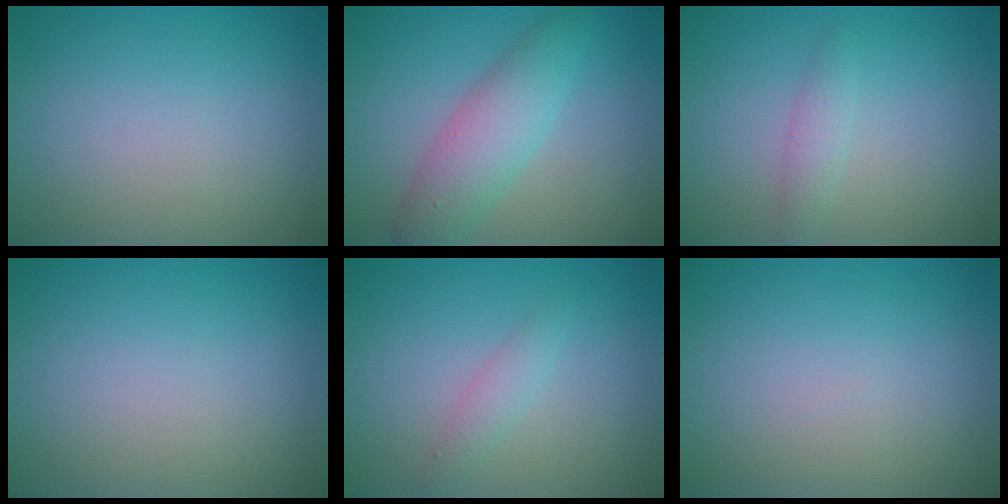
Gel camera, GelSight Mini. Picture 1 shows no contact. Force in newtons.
{"total": 4.8, "press": 4.8, "slide": 0.1}
{"total": 1.5, "press": 1.5, "slide": 0.1}
{"total": 0.0}
{"total": 1.5, "press": 1.5, "slide": 0.0}
{"total": 0.0}